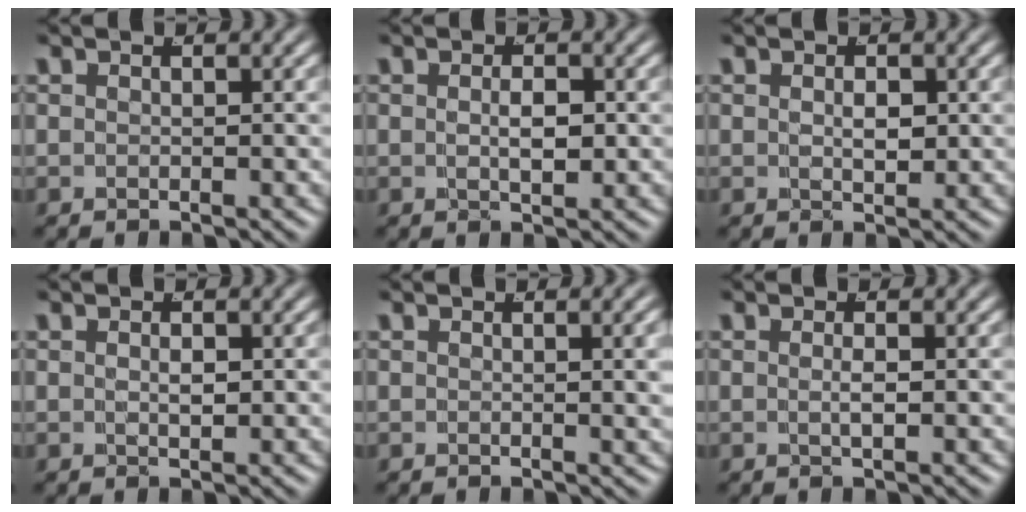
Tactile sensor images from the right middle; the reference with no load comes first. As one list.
[{"total": 1.9, "force": [0.0, 0.5, 1.9], "torque": [-0.029, -0.011, 0.007]}, {"total": 1.5, "force": [0.2, 0.4, 1.4], "torque": [-0.022, -0.015, 0.015]}, {"total": 0.9, "force": [0.1, 0.0, 0.9], "torque": [-0.015, -0.011, 0.012]}, {"total": 1.4, "force": [0.5, -0.2, 1.3], "torque": [-0.012, 0.004, 0.005]}, {"total": 1.0, "force": [-0.1, -0.4, 0.9], "torque": [-0.019, -0.007, 0.001]}]